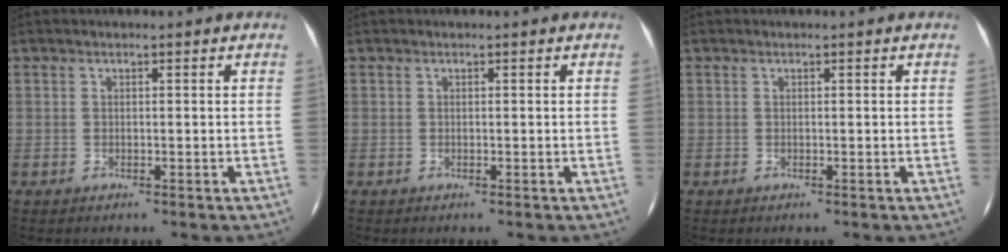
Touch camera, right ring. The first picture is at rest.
{"total": 0.0}
{"total": 0.0}